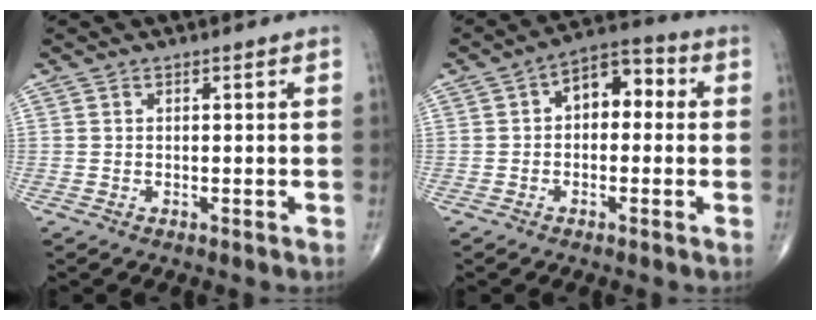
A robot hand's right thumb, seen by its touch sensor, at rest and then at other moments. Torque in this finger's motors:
{"motor_torque": [0.02, 0.16, 0.22, 0.01, 0.11]}